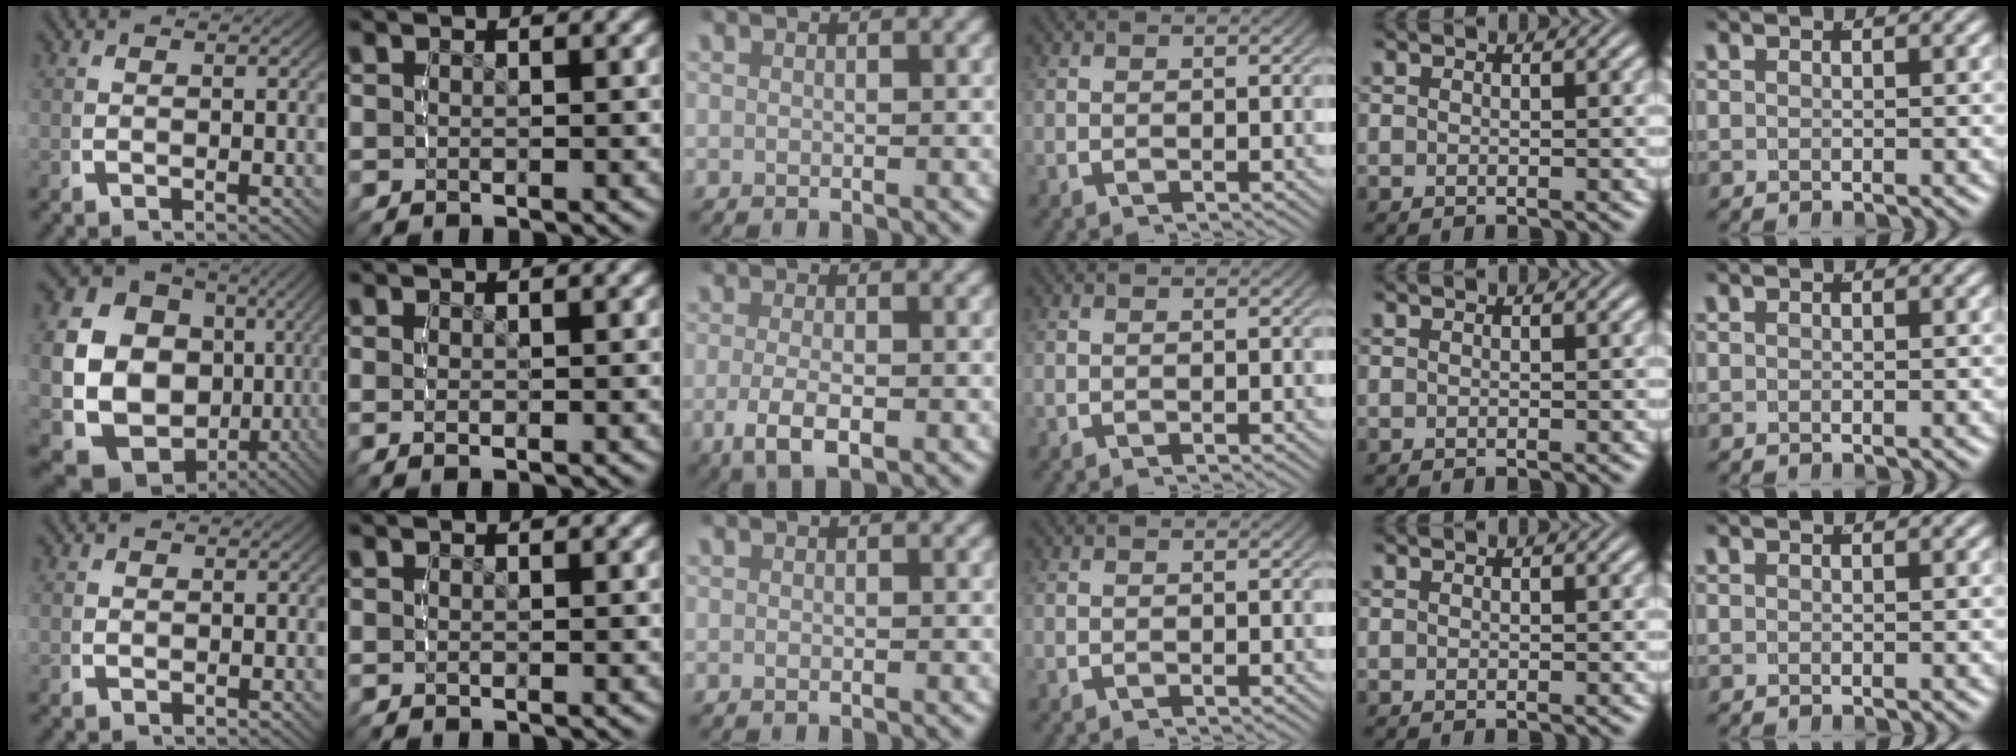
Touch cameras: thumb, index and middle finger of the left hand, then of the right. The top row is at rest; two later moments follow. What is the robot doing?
{"motion": "lift_and_place", "object": "cloth"}